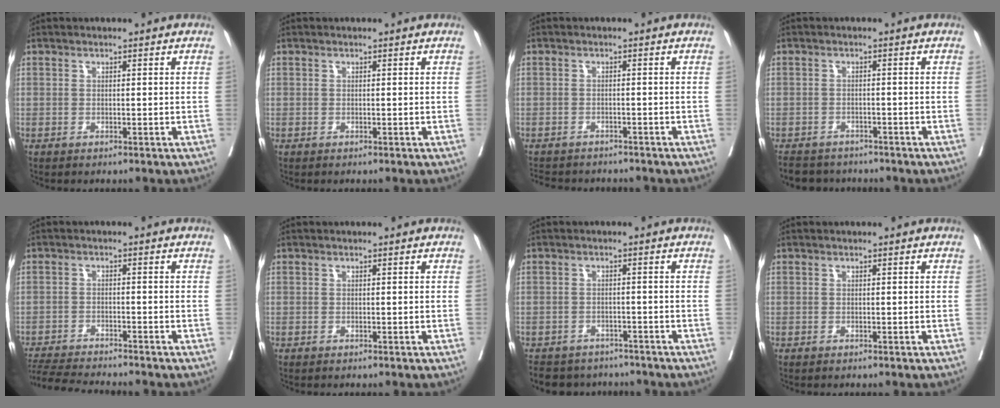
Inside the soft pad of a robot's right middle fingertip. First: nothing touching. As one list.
[{"total": 0.0}, {"total": 8.6, "force": [-7.9, 2.6, 2.4], "torque": [-0.042, -0.002, -0.101]}, {"total": 7.0, "force": [-6.3, 2.6, 1.4], "torque": [-0.022, -0.003, -0.088]}, {"total": 8.6, "force": [-8.2, -0.2, 2.6], "torque": [-0.040, -0.012, -0.137]}, {"total": 0.0}, {"total": 8.2, "force": [-7.4, 3.3, 1.2], "torque": [-0.018, 0.007, -0.095]}, {"total": 0.0}]